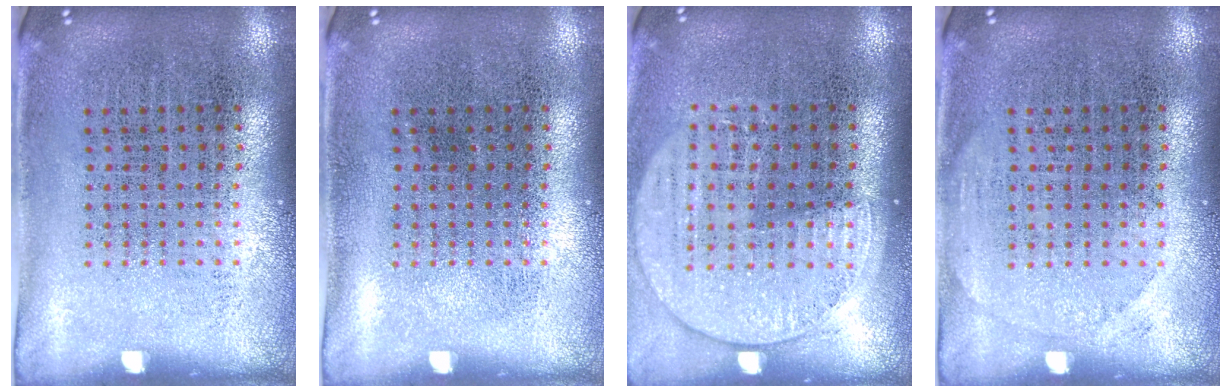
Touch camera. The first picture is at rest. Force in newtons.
{"total": 0.0}
{"total": 1.5, "press": 1.4, "slide": 0.6}
{"total": 0.9, "press": 0.9, "slide": 0.1}